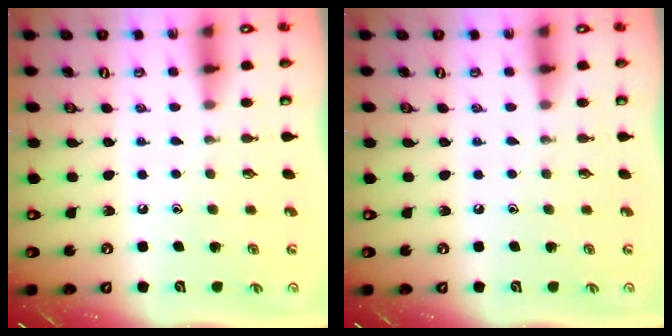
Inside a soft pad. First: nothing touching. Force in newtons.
{"total": 0.0}